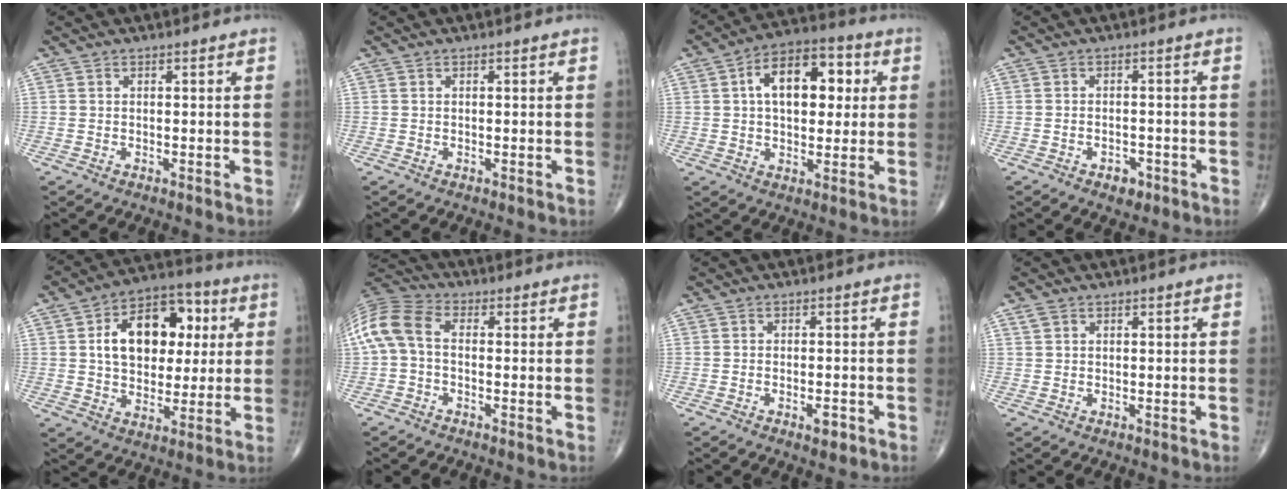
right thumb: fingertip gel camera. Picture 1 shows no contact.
{"total": 0.0}
{"total": 14.4, "force": [3.1, 8.3, 11.3], "torque": [-0.145, 0.017, 0.043]}
{"total": 2.8, "force": [-1.6, 1.8, 1.5], "torque": [-0.014, 0.009, -0.019]}
{"total": 15.9, "force": [3.3, 10.7, 11.2], "torque": [-0.131, 0.014, 0.049]}
{"total": 9.4, "force": [-0.2, 5.9, 7.4], "torque": [-0.159, 0.027, -0.017]}
{"total": 2.5, "force": [-1.3, 1.0, 1.9], "torque": [-0.027, 0.004, -0.018]}
{"total": 1.3, "force": [0.7, 0.9, 0.5], "torque": [-0.008, 0.005, 0.015]}